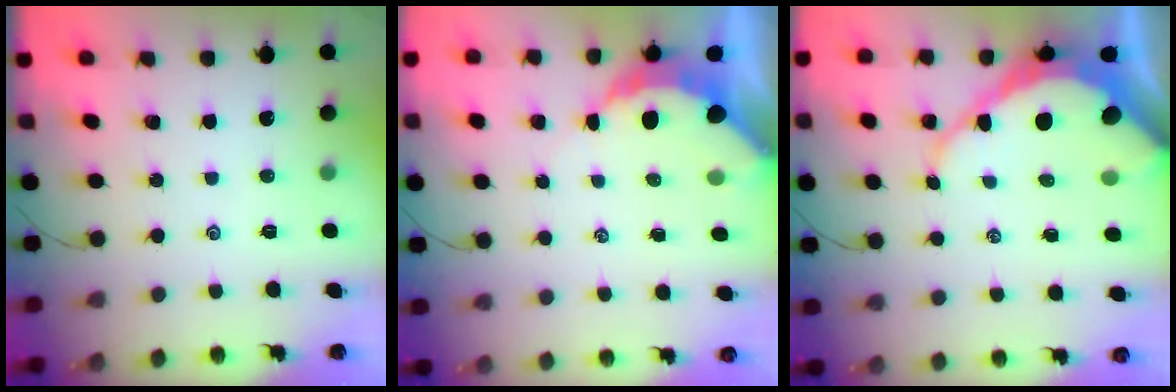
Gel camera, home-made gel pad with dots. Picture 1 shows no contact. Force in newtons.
{"total": 6.0, "press": 5.9, "slide": 0.8}
{"total": 14.1, "press": 14.0, "slide": 1.2}